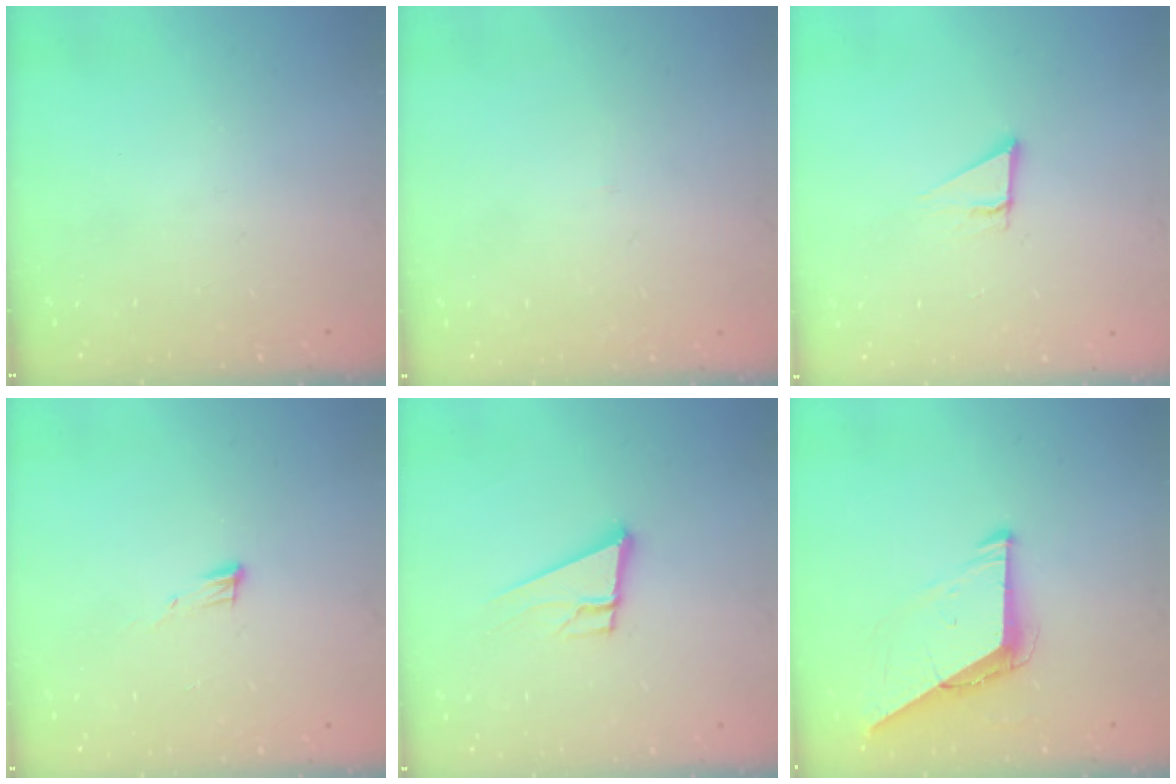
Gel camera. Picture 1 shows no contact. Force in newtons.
{"total": 1.5, "press": 1.5, "slide": 0.1}
{"total": 3.1, "press": 2.4, "slide": 1.9}
{"total": 4.8, "press": 4.8, "slide": 0.6}
{"total": 10.6, "press": 10.1, "slide": 3.3}
{"total": 7.1, "press": 7.1, "slide": 0.5}